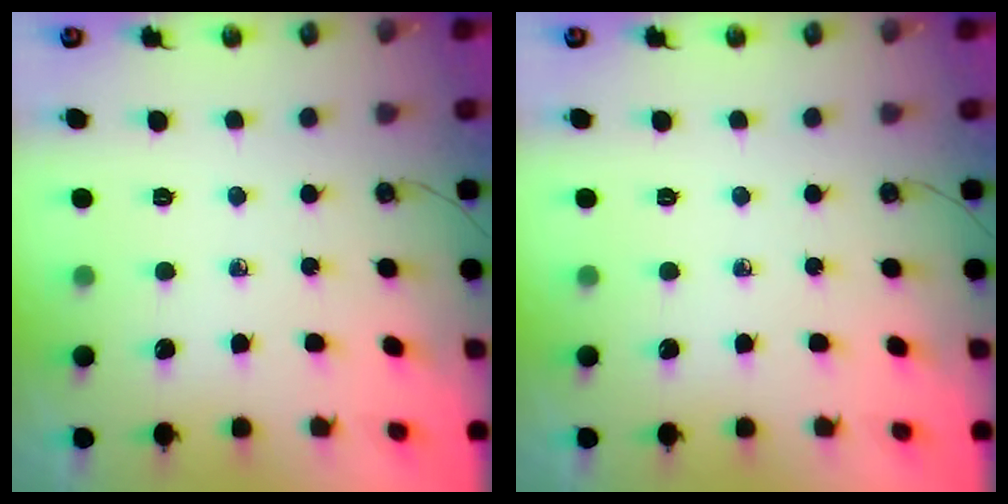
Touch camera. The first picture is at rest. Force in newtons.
{"total": 0.0}